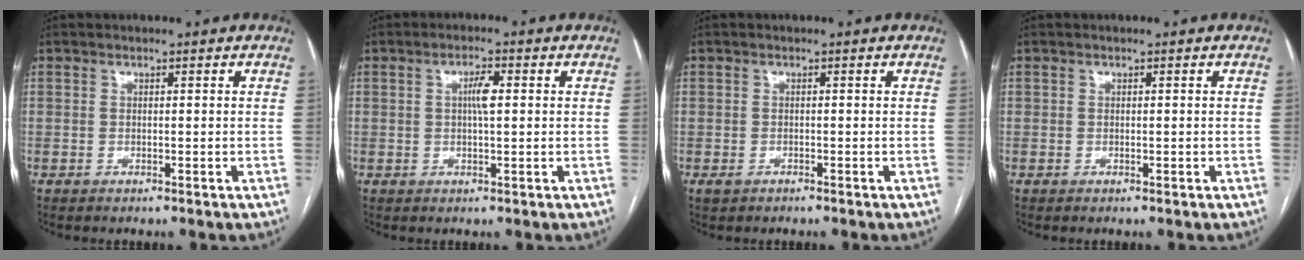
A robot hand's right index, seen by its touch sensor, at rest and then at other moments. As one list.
[{"total": 3.0, "force": [0.5, 0.6, 2.9], "torque": [-0.055, 0.005, 0.009]}, {"total": 1.2, "force": [-0.8, 0.8, 0.4], "torque": [-0.009, 0.000, -0.010]}, {"total": 0.0}]